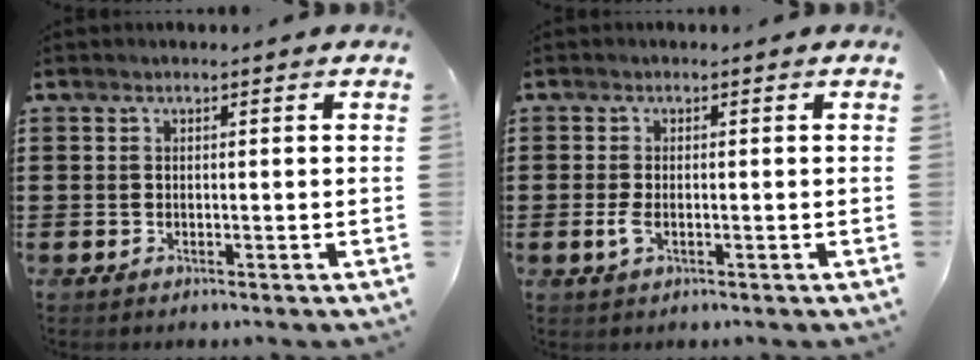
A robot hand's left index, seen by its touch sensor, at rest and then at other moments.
{"total": 1.9, "force": [-0.4, 0.7, 1.8], "torque": [-0.048, -0.009, -0.011]}